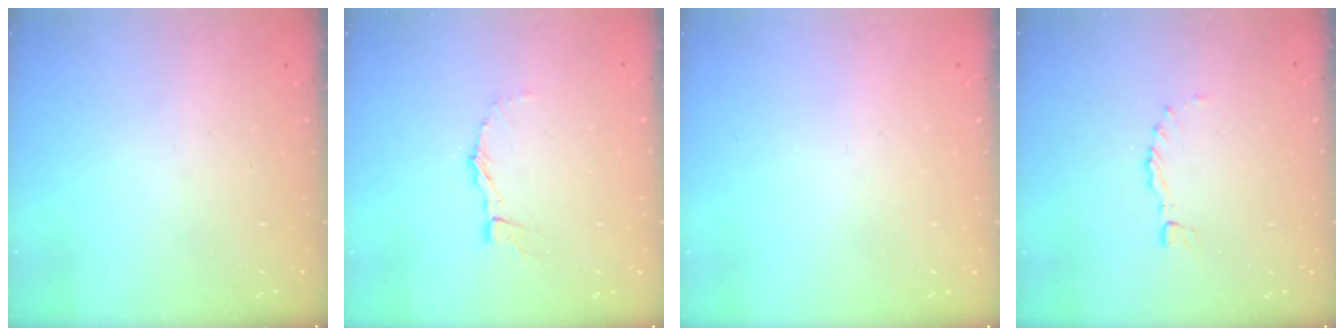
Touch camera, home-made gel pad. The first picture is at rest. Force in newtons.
{"total": 1.6, "press": 1.6, "slide": 0.1}
{"total": 0.0}
{"total": 0.0}